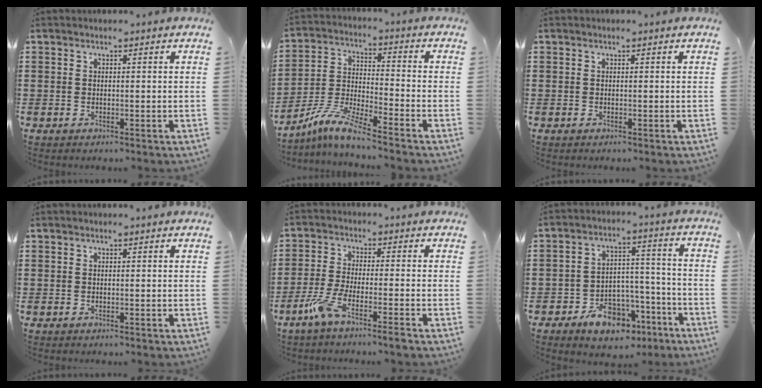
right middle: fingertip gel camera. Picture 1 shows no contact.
{"total": 7.9, "force": [-6.8, 0.0, 3.9], "torque": [-0.094, -0.009, -0.140]}
{"total": 0.0}
{"total": 0.0}
{"total": 5.9, "force": [-3.9, 0.5, 4.3], "torque": [-0.110, -0.020, -0.078]}
{"total": 8.2, "force": [-5.9, 4.6, 3.4], "torque": [-0.057, 0.036, -0.107]}